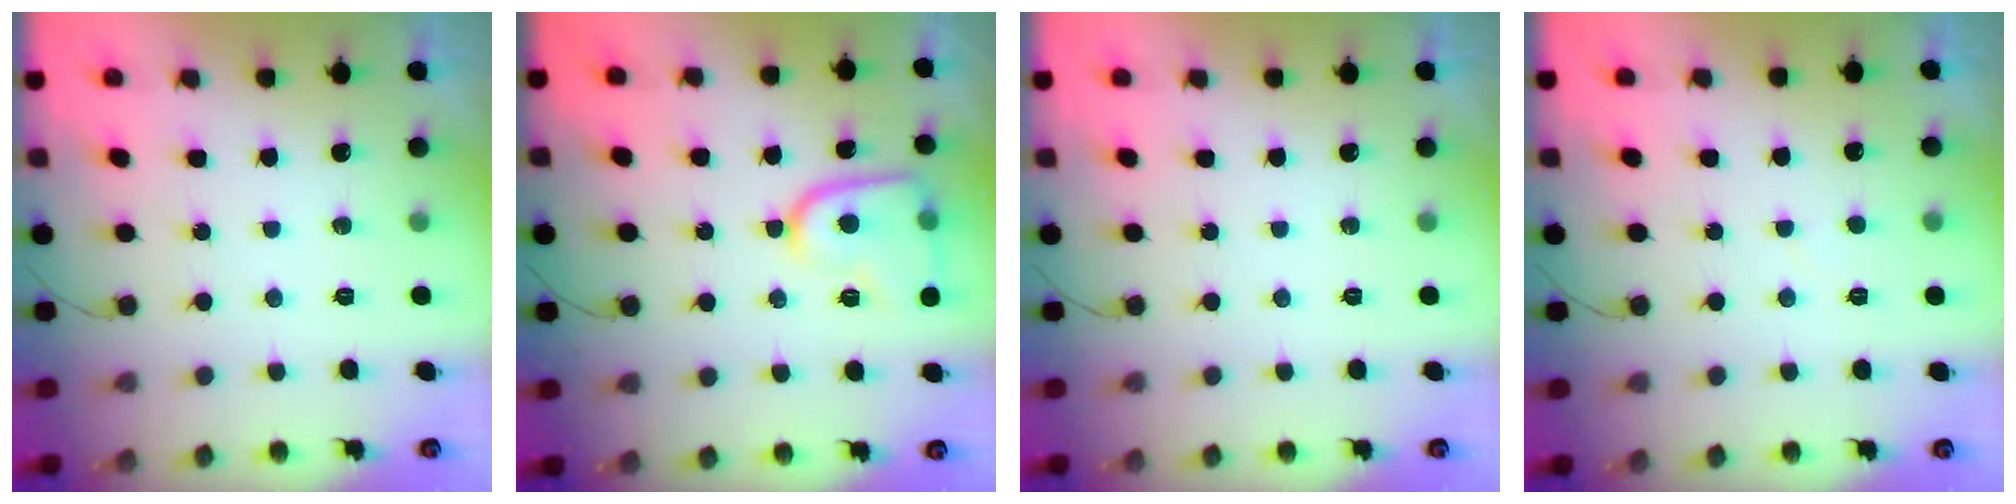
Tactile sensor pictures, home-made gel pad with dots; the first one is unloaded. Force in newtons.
{"total": 11.8, "press": 11.7, "slide": 0.7}
{"total": 0.0}
{"total": 1.9, "press": 1.9, "slide": 0.2}